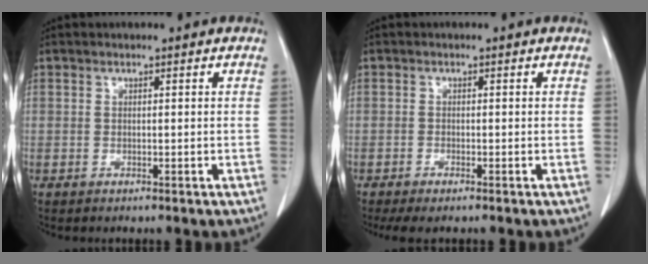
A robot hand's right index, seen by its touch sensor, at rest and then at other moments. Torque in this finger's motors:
{"motor_torque": [0.19, -0.15, 0.13, 0.05]}